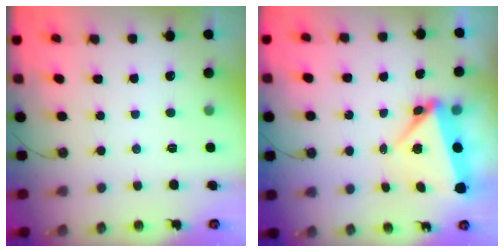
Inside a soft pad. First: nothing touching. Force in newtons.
{"total": 6.2, "press": 6.2, "slide": 0.2}